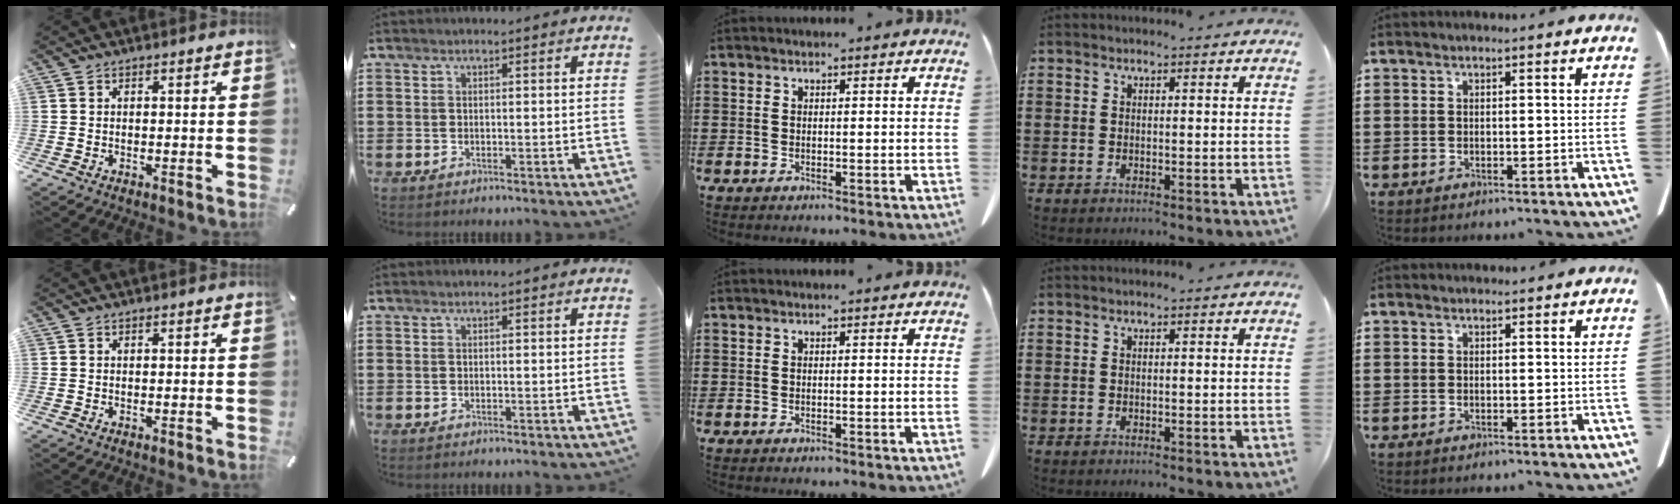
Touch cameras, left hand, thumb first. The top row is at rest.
{}